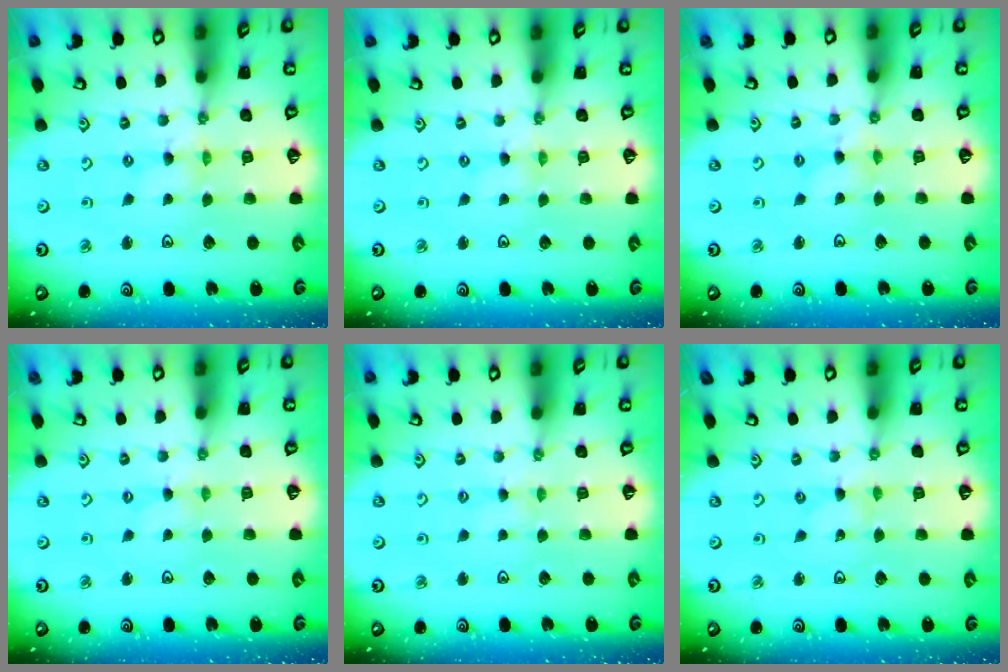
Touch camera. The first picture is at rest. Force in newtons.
{"total": 0.0}
{"total": 2.6, "press": 2.6, "slide": 0.3}
{"total": 0.0}
{"total": 2.6, "press": 2.6, "slide": 0.4}
{"total": 0.0}